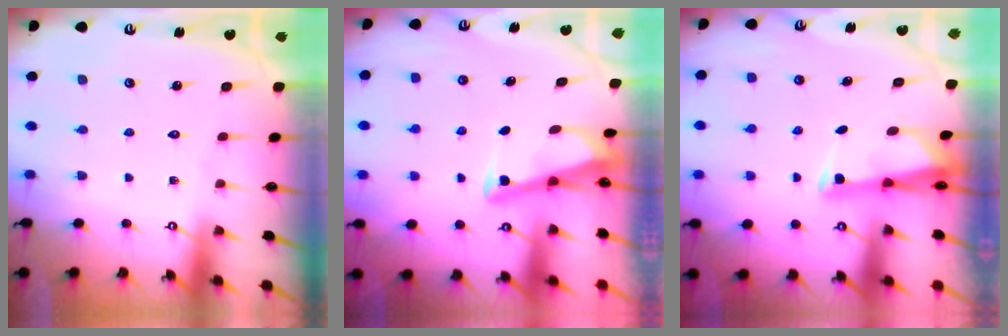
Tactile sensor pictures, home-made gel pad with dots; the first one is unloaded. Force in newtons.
{"total": 3.5, "press": 3.4, "slide": 0.3}
{"total": 3.1, "press": 3.0, "slide": 0.8}